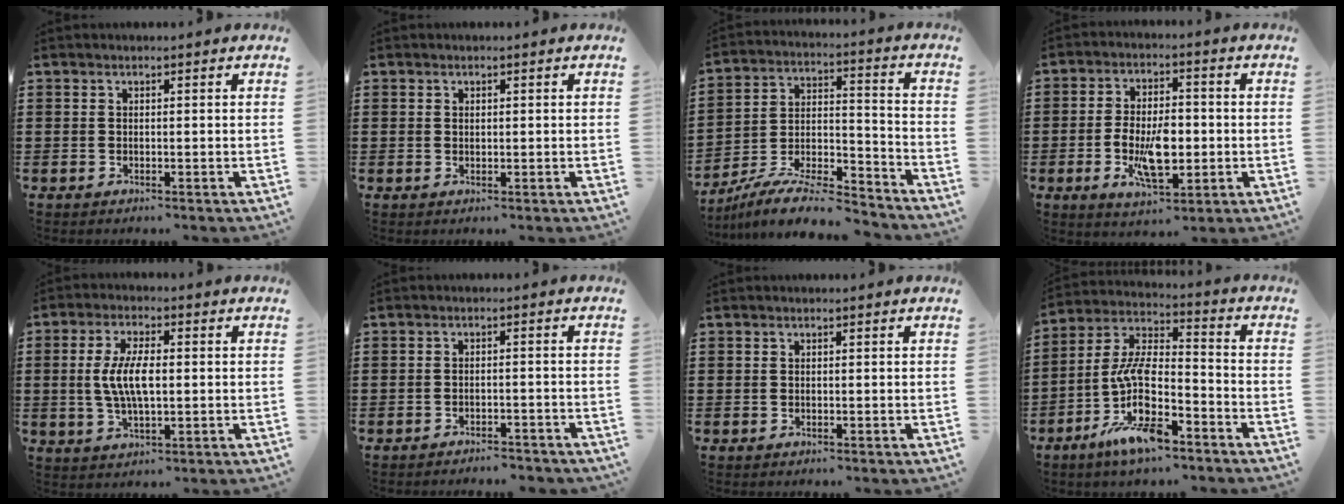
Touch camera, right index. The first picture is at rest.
{"total": 0.5, "force": [0.3, 0.4, 0.1], "torque": [-0.004, 0.002, 0.007]}
{"total": 10.5, "force": [-9.4, 1.9, 4.4], "torque": [-0.075, 0.024, -0.182]}
{"total": 8.6, "force": [-1.8, 4.1, 7.3], "torque": [-0.133, -0.006, -0.036]}
{"total": 6.9, "force": [0.2, 2.7, 6.4], "torque": [-0.147, -0.001, -0.006]}
{"total": 2.1, "force": [-2.1, 0.0, 0.3], "torque": [-0.011, 0.001, -0.045]}
{"total": 0.0}
{"total": 11.2, "force": [-5.8, 4.4, 8.5], "torque": [-0.200, -0.007, -0.120]}